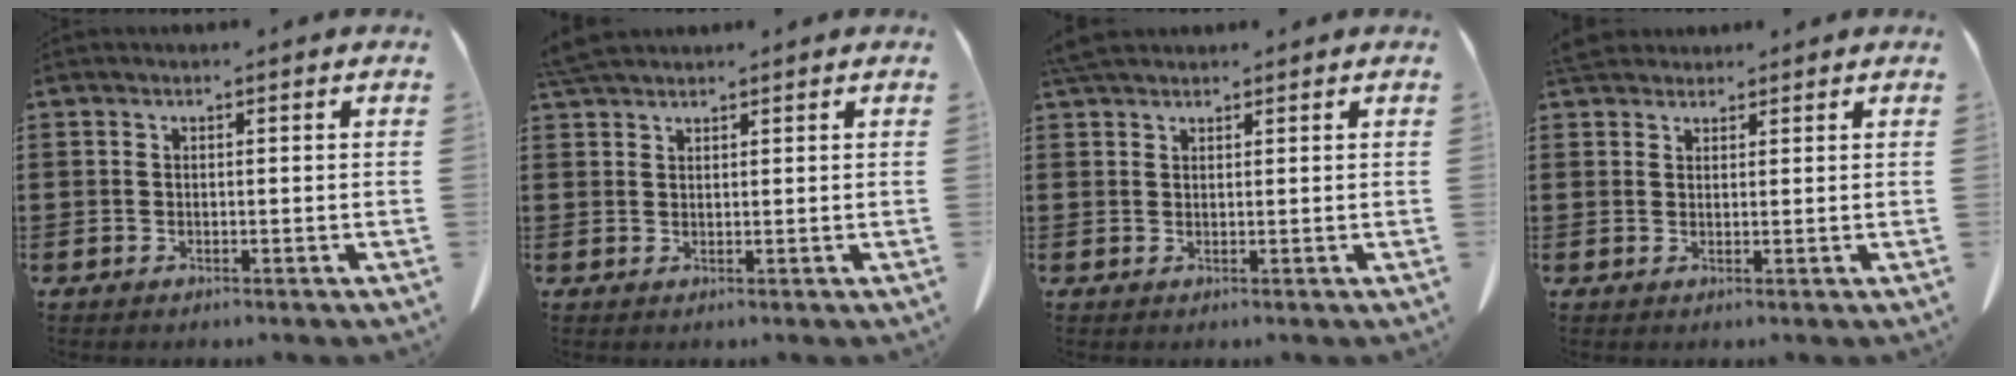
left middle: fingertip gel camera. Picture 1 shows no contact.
{"total": 3.1, "force": [2.9, 0.5, 1.2], "torque": [-0.032, -0.003, 0.057]}
{"total": 2.8, "force": [2.5, 0.7, 1.1], "torque": [-0.029, -0.001, 0.049]}
{"total": 3.3, "force": [2.9, 1.1, 0.9], "torque": [-0.027, -0.002, 0.058]}